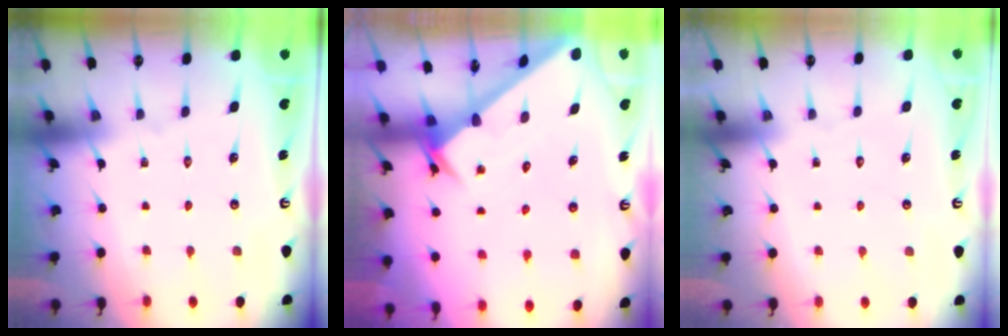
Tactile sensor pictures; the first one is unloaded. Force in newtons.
{"total": 2.9, "press": 2.9, "slide": 0.1}
{"total": 1.7, "press": 1.7, "slide": 0.1}